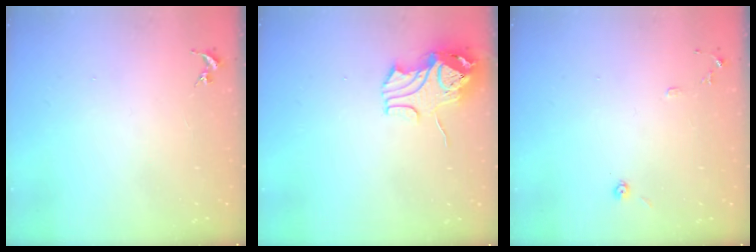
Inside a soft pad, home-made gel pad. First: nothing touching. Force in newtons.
{"total": 9.7, "press": 9.6, "slide": 1.5}
{"total": 6.0, "press": 5.9, "slide": 0.8}